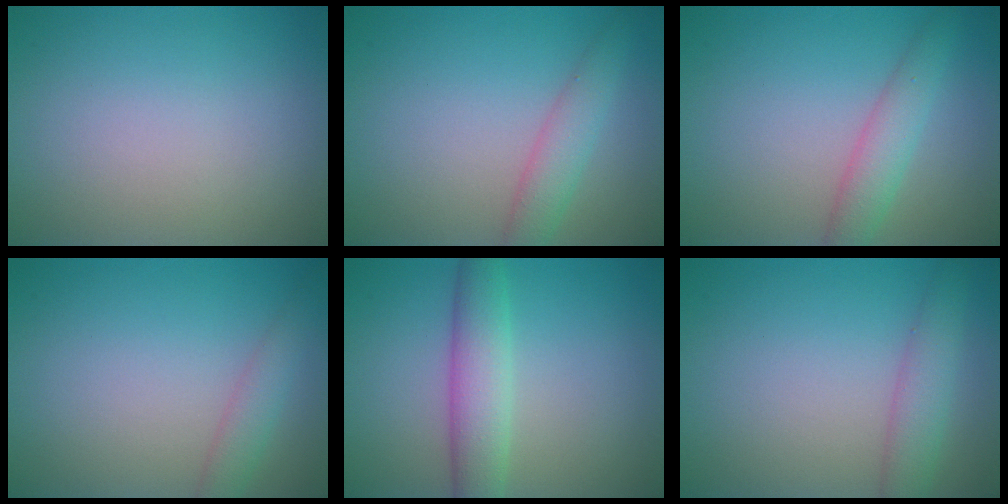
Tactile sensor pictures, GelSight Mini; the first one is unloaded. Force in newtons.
{"total": 2.7, "press": 2.7, "slide": 0.2}
{"total": 2.8, "press": 2.8, "slide": 0.0}
{"total": 2.0, "press": 2.0, "slide": 0.0}
{"total": 4.3, "press": 4.3, "slide": 0.3}
{"total": 2.9, "press": 2.9, "slide": 0.1}